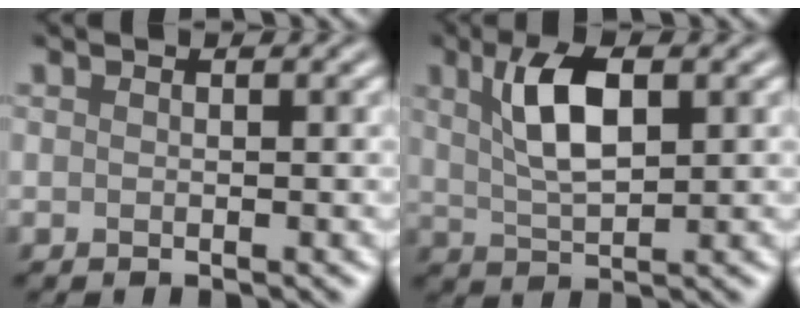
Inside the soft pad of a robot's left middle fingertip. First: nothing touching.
{"total": 5.2, "force": [1.9, 2.1, 4.3], "torque": [-0.087, 0.009, 0.031]}